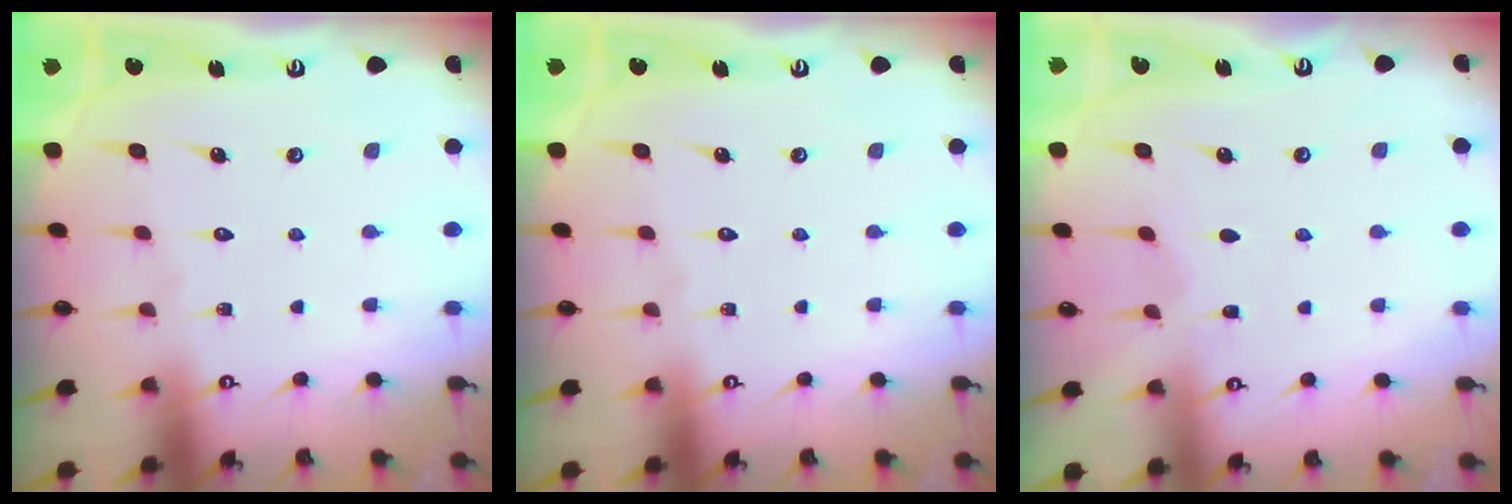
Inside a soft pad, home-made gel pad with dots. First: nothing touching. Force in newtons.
{"total": 0.0}
{"total": 2.8, "press": 2.8, "slide": 0.3}